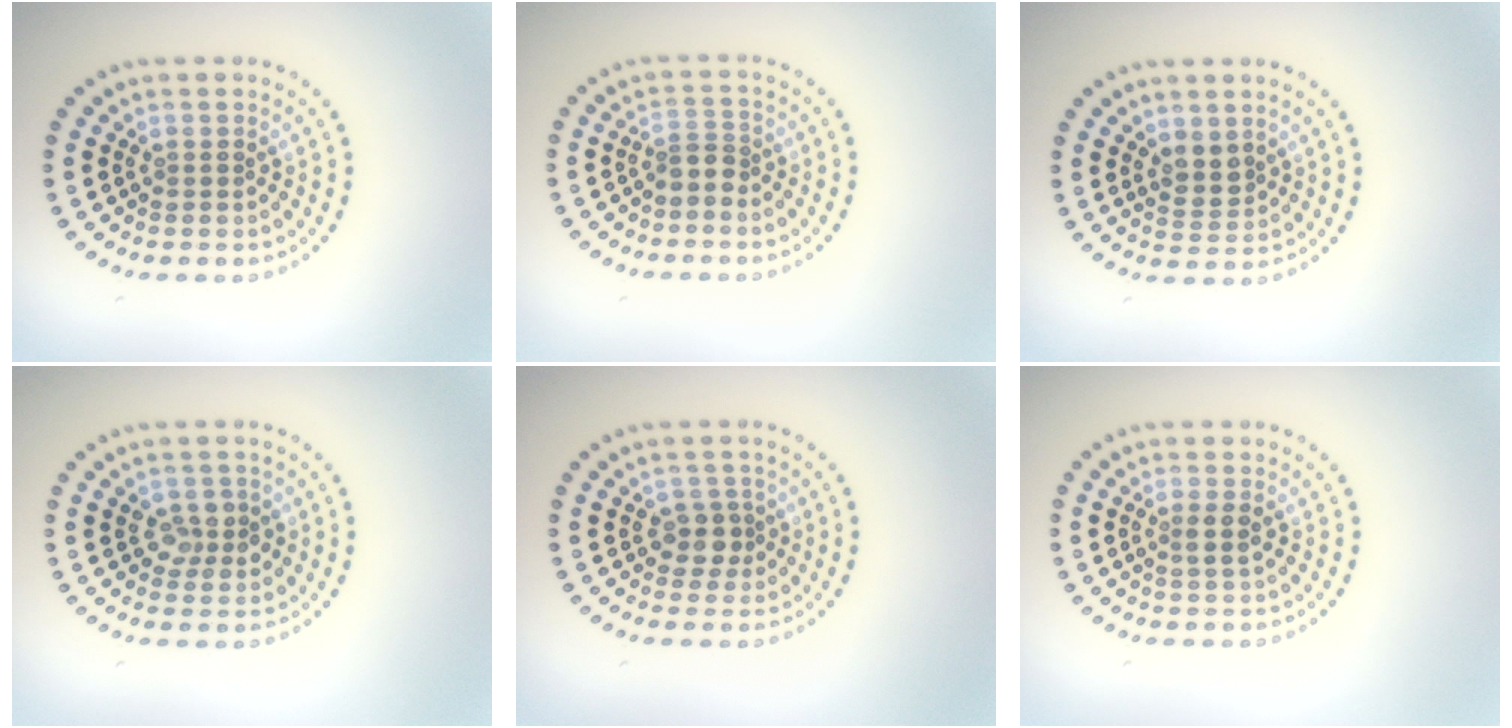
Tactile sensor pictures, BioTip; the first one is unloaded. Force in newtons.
{"total": 1.8, "press": 1.3, "slide": 1.2}
{"total": 2.1, "press": 1.9, "slide": 0.9}
{"total": 2.4, "press": 2.3, "slide": 0.7}
{"total": 2.0, "press": 1.7, "slide": 1.1}
{"total": 1.5, "press": 1.4, "slide": 0.5}